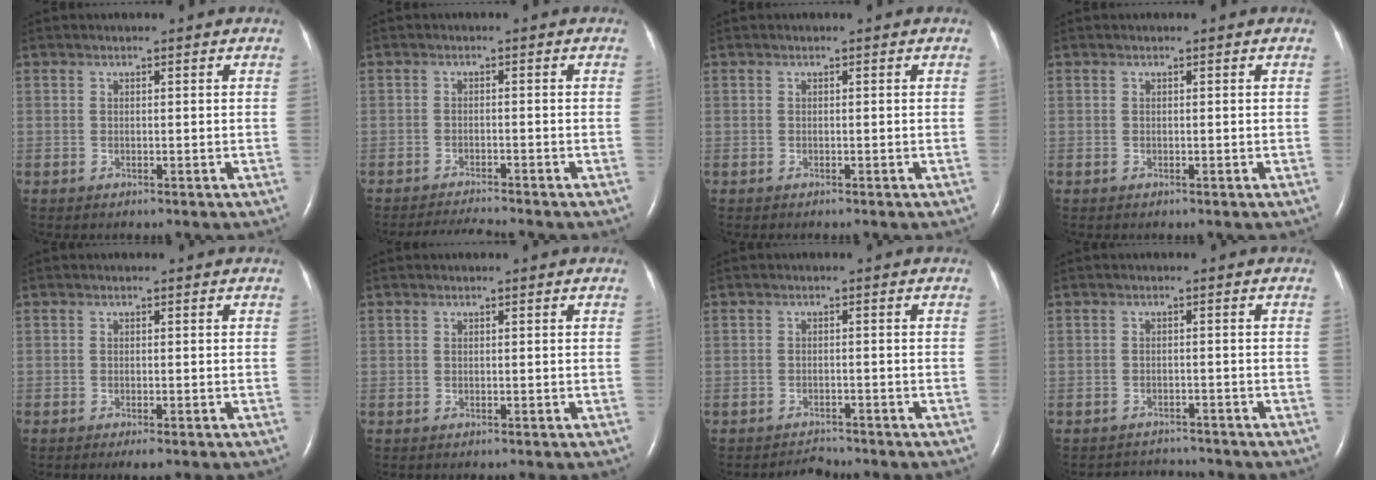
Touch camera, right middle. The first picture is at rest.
{"total": 3.9, "force": [-3.7, -1.0, 0.7], "torque": [-0.021, -0.019, -0.062]}
{"total": 0.0}
{"total": 0.0}
{"total": 1.8, "force": [-1.2, 0.3, 1.3], "torque": [-0.020, -0.006, -0.016]}
{"total": 0.0}
{"total": 1.9, "force": [-1.9, 0.2, -0.4], "torque": [0.002, -0.011, -0.027]}
{"total": 4.0, "force": [-3.9, 0.6, -0.5], "torque": [0.000, 0.002, -0.057]}